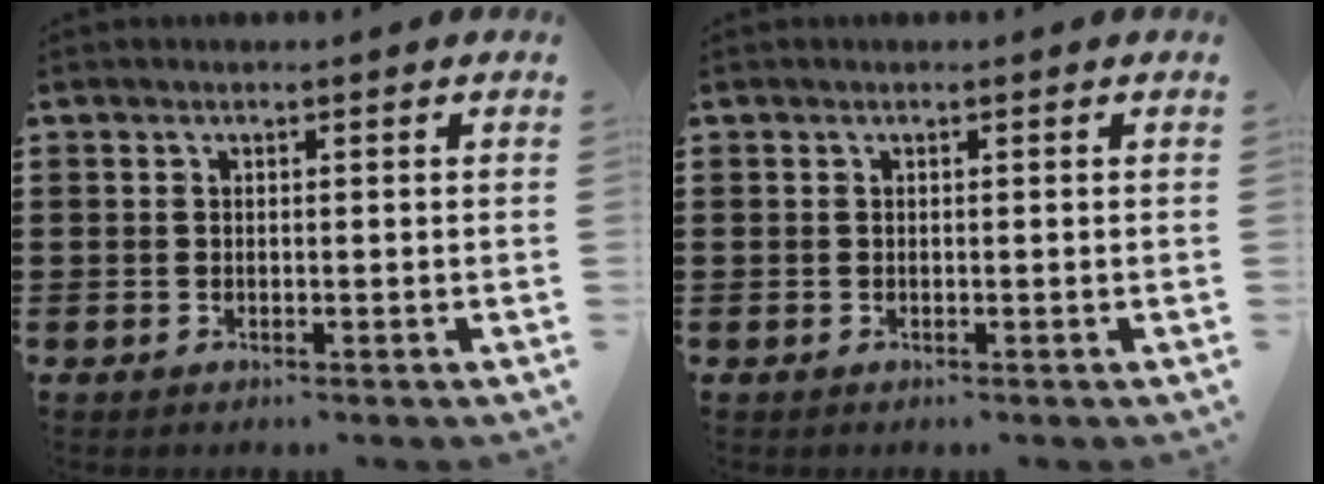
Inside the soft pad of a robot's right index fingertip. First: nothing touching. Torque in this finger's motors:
{"motor_torque": [0.03, 1.02, 0.00, 0.00]}